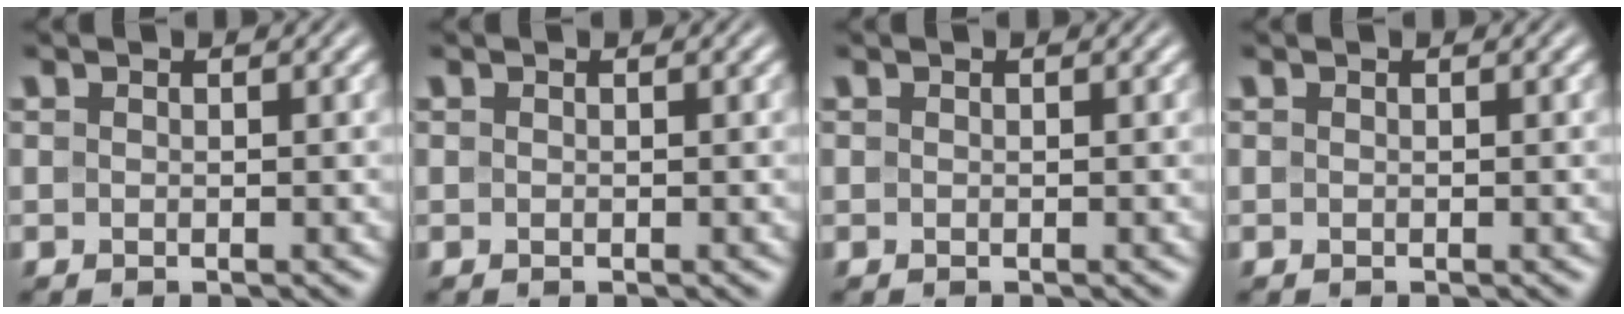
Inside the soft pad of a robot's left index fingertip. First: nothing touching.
{"total": 0.0}
{"total": 0.0}
{"total": 0.0}